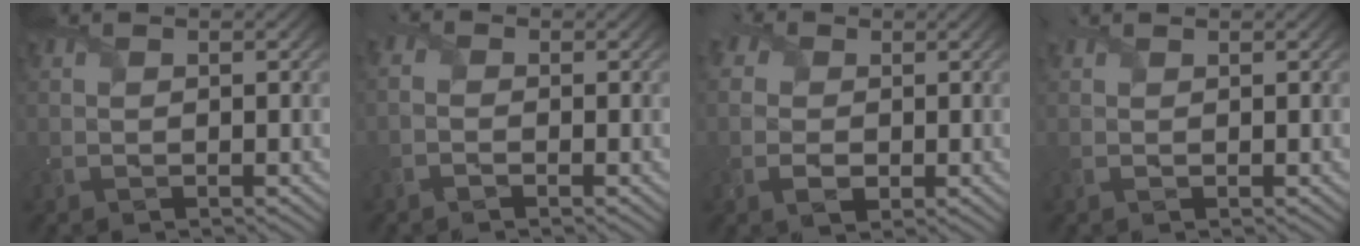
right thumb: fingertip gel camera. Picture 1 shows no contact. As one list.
[{"total": 1.7, "force": [-1.0, 1.1, 0.9], "torque": [-0.019, -0.002, -0.023]}, {"total": 4.5, "force": [0.2, 3.8, 2.4], "torque": [-0.072, 0.000, 0.000]}, {"total": 0.8, "force": [0.8, 0.2, 0.2], "torque": [-0.004, 0.005, 0.018]}]